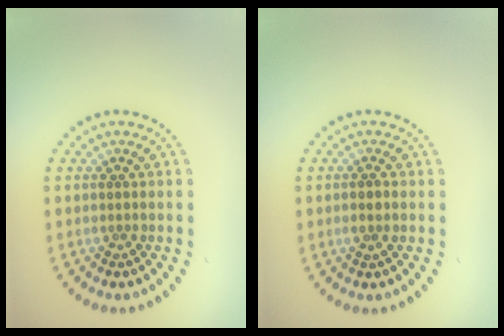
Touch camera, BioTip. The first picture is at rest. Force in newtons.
{"total": 0.9, "press": 0.8, "slide": 0.4}